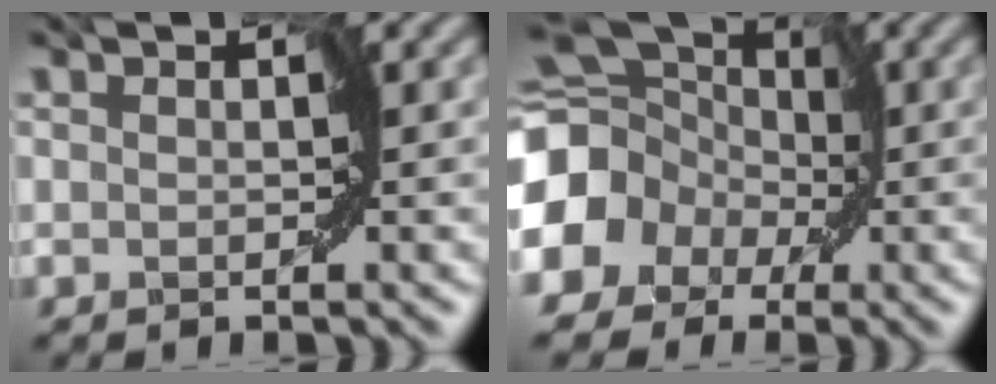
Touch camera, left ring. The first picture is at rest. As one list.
[{"total": 10.5, "force": [-2.3, 9.1, 4.7], "torque": [-0.100, -0.007, -0.068]}]